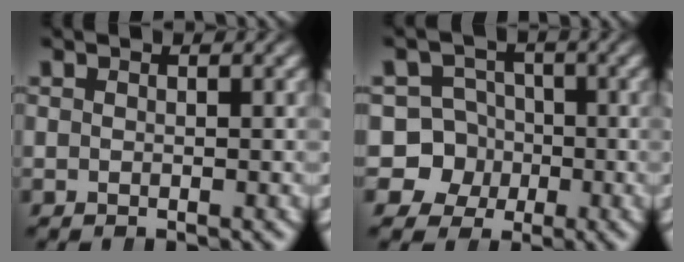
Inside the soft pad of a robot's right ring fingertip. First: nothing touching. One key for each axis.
{"total": 11.0, "fx": -2.3, "fy": 10.4, "fz": 2.7, "tx": -0.094, "ty": -0.052, "tz": -0.039}